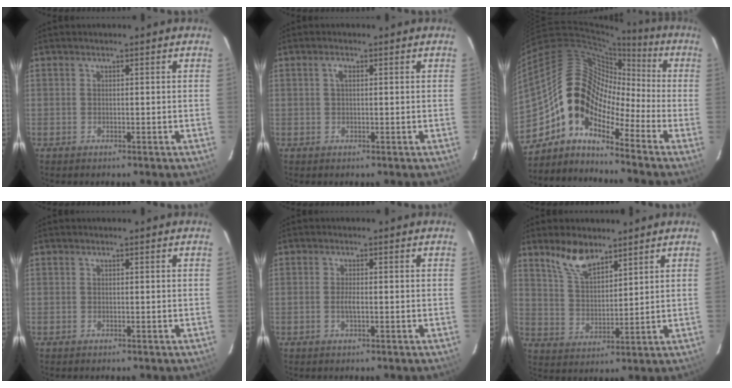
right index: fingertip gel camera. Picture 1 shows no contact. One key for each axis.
{"total": 1.0, "fx": 0.1, "fy": 0.4, "fz": 0.9, "tx": -0.018, "ty": 0.006, "tz": 0.000}
{"total": 12.1, "fx": -6.3, "fy": 6.9, "fz": 7.7, "tx": -0.120, "ty": 0.022, "tz": -0.139}
{"total": 0.0}
{"total": 1.8, "fx": -0.4, "fy": 0.5, "fz": 1.7, "tx": -0.034, "ty": 0.000, "tz": -0.008}
{"total": 8.0, "fx": 6.0, "fy": 3.2, "fz": 4.3, "tx": -0.078, "ty": 0.009, "tz": 0.122}